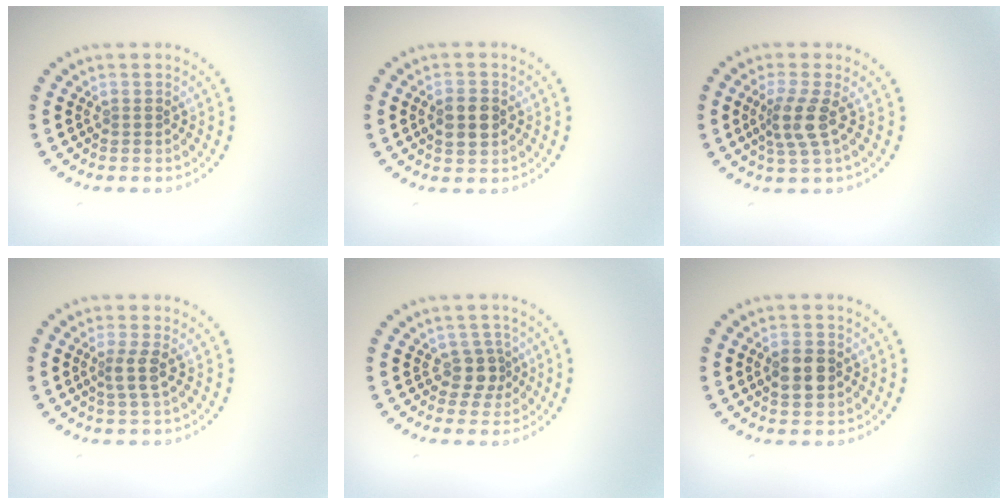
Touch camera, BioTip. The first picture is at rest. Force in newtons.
{"total": 2.8, "press": 2.8, "slide": 0.1}
{"total": 2.9, "press": 2.2, "slide": 1.9}
{"total": 1.8, "press": 1.5, "slide": 1.0}
{"total": 2.2, "press": 1.8, "slide": 1.3}
{"total": 3.2, "press": 3.2, "slide": 0.2}